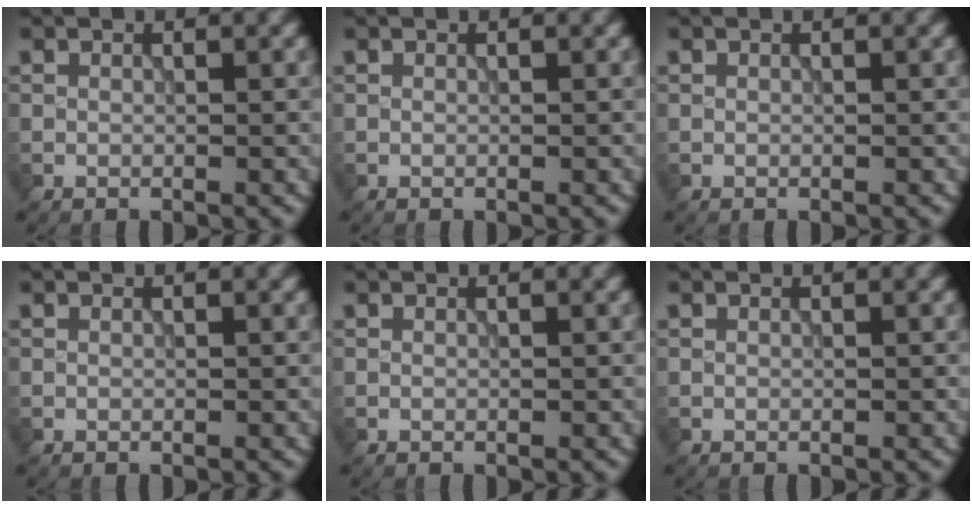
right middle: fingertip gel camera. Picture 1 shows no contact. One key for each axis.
{"total": 0.0}
{"total": 0.0}
{"total": 0.0}
{"total": 0.0}
{"total": 0.0}